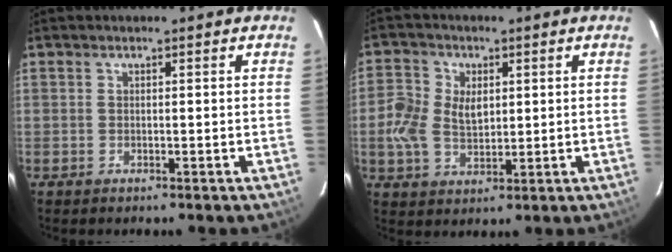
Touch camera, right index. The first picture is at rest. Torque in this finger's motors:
{"motor_torque": [0.26, -0.09, 0.49, 0.10]}